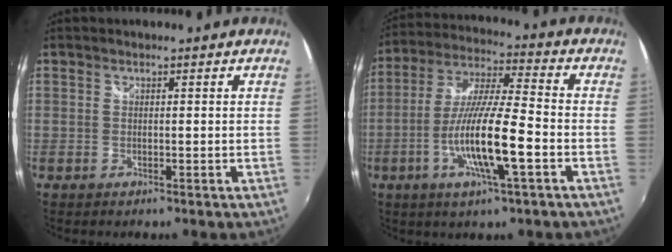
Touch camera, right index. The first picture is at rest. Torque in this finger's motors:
{"motor_torque": [1.40, -0.74, 1.05, 0.21]}